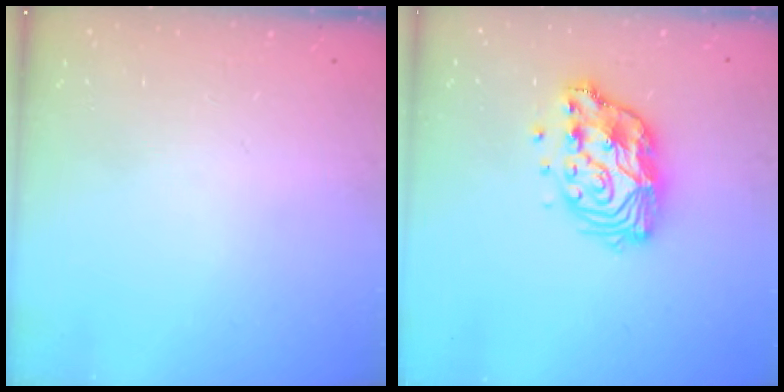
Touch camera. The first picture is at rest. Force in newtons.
{"total": 13.5, "press": 13.4, "slide": 1.2}